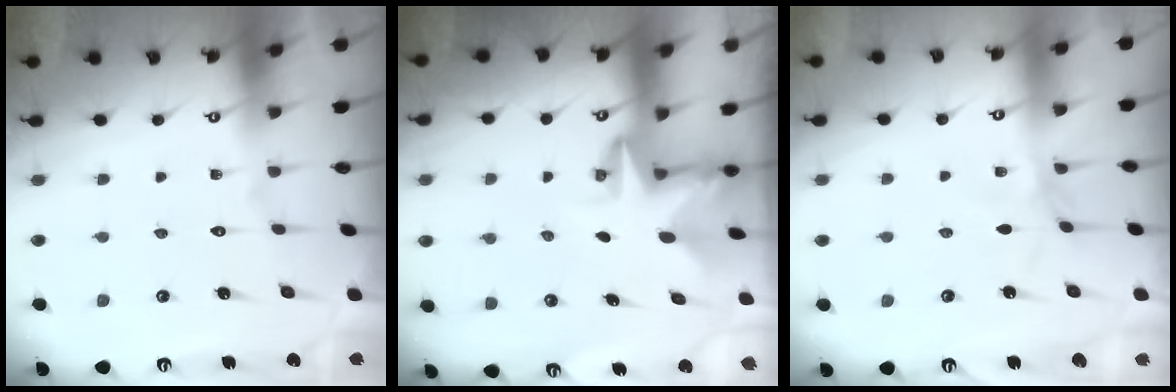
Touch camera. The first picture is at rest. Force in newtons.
{"total": 2.8, "press": 2.8, "slide": 0.3}
{"total": 1.6, "press": 1.6, "slide": 0.3}